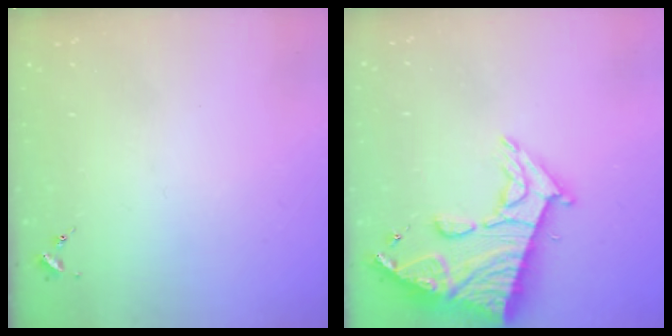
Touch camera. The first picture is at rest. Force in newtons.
{"total": 17.7, "press": 17.6, "slide": 1.6}